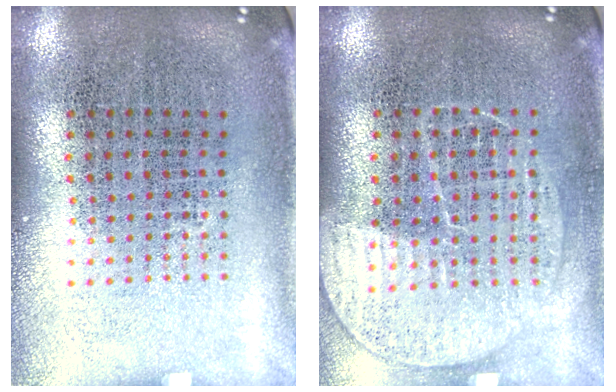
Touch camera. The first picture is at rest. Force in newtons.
{"total": 1.4, "press": 1.4, "slide": 0.4}